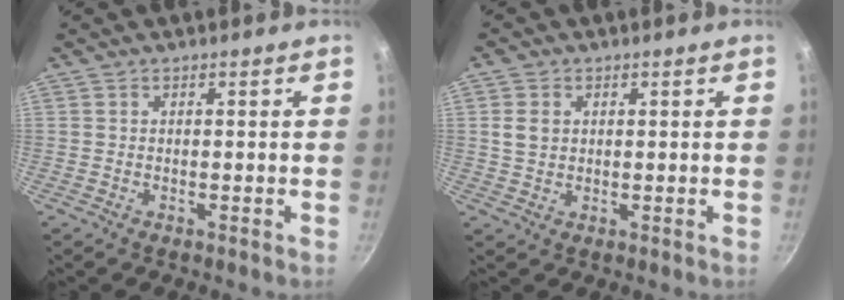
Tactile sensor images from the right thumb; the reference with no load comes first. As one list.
[{"total": 3.7, "force": [0.9, 2.8, 2.2], "torque": [-0.036, 0.001, 0.017]}]